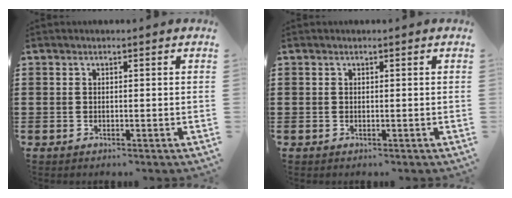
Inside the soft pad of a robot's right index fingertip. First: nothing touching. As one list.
[{"total": 0.0}]